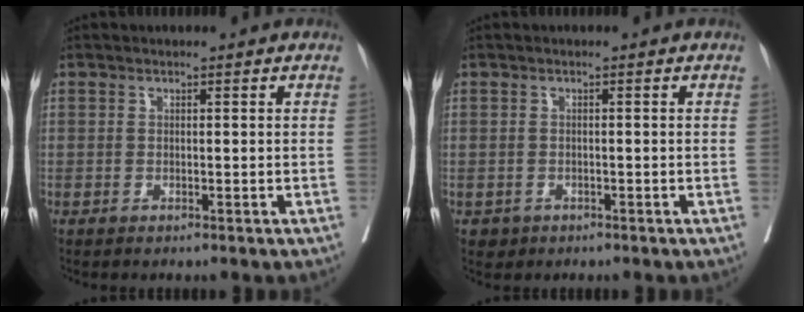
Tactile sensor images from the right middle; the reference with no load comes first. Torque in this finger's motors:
{"motor_torque": [0.13, 0.04, 0.00, 0.00]}